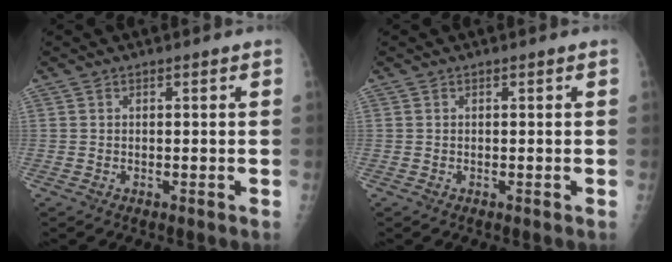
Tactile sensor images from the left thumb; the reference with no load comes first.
{"total": 0.0}